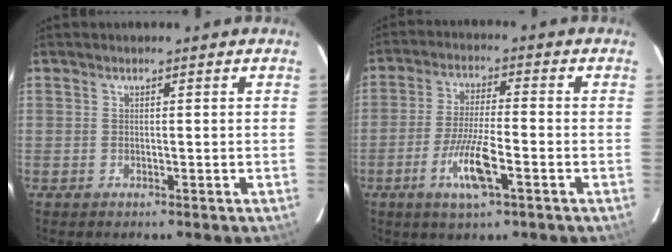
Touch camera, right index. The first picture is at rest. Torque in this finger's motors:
{"motor_torque": [1.17, -0.64, 0.48, 0.15]}